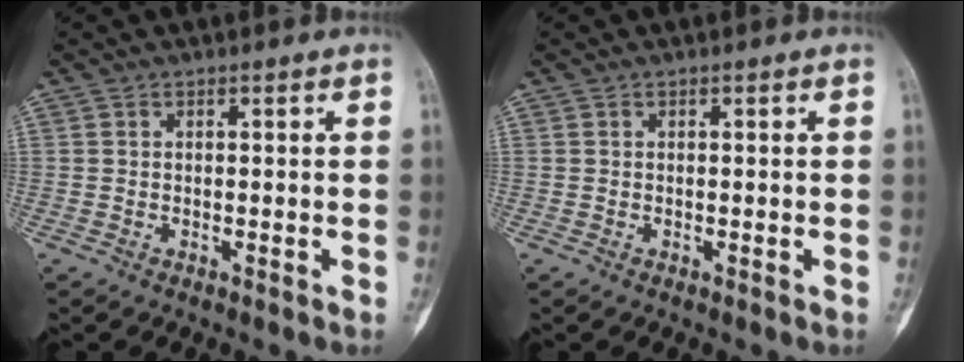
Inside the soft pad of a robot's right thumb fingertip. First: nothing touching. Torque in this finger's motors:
{"motor_torque": [0.02, 0.02, 0.00, 0.00, 0.00]}